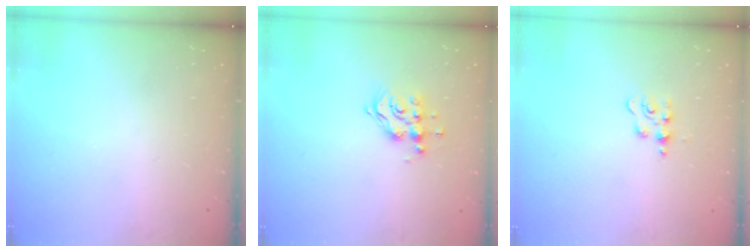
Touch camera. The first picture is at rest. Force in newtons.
{"total": 9.9, "press": 9.9, "slide": 0.9}
{"total": 4.3, "press": 4.3, "slide": 0.5}